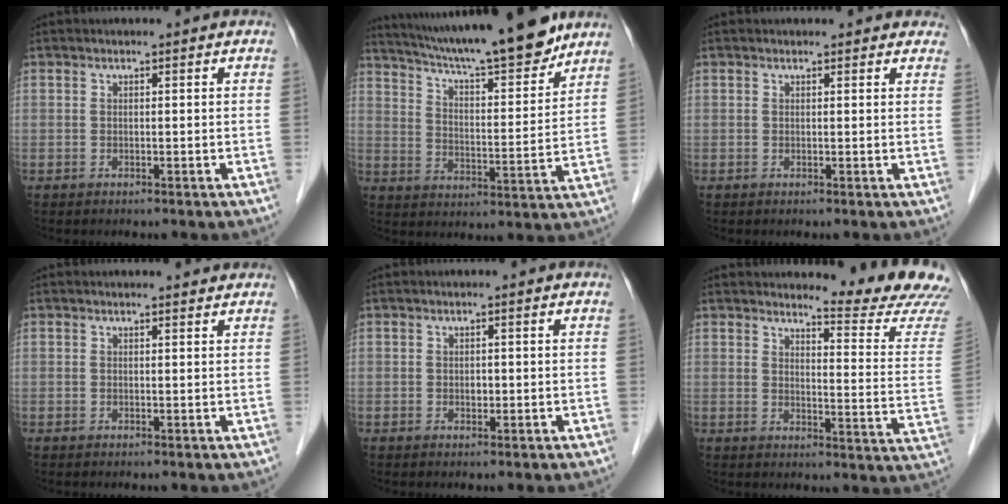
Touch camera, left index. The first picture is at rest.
{"total": 19.4, "force": [16.9, 1.6, 9.5], "torque": [-0.157, 0.003, 0.257]}
{"total": 3.2, "force": [2.9, 1.2, 0.7], "torque": [0.001, 0.003, 0.017]}
{"total": 1.5, "force": [1.5, 0.2, 0.2], "torque": [-0.013, 0.001, 0.015]}
{"total": 1.0, "force": [-0.1, 0.7, 0.7], "torque": [-0.012, 0.001, -0.001]}
{"total": 13.3, "force": [13.0, -1.3, 2.5], "torque": [-0.028, -0.125, 0.137]}